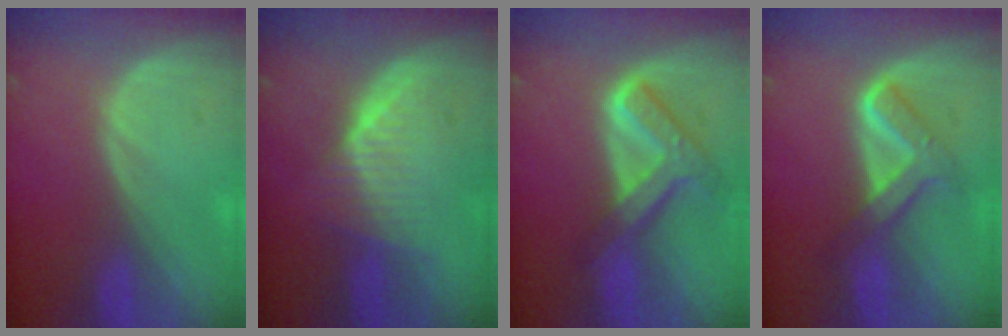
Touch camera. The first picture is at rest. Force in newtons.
{"total": 6.4, "press": 6.2, "slide": 1.8}
{"total": 8.0, "press": 6.8, "slide": 4.3}
{"total": 5.7, "press": 5.7, "slide": 0.3}